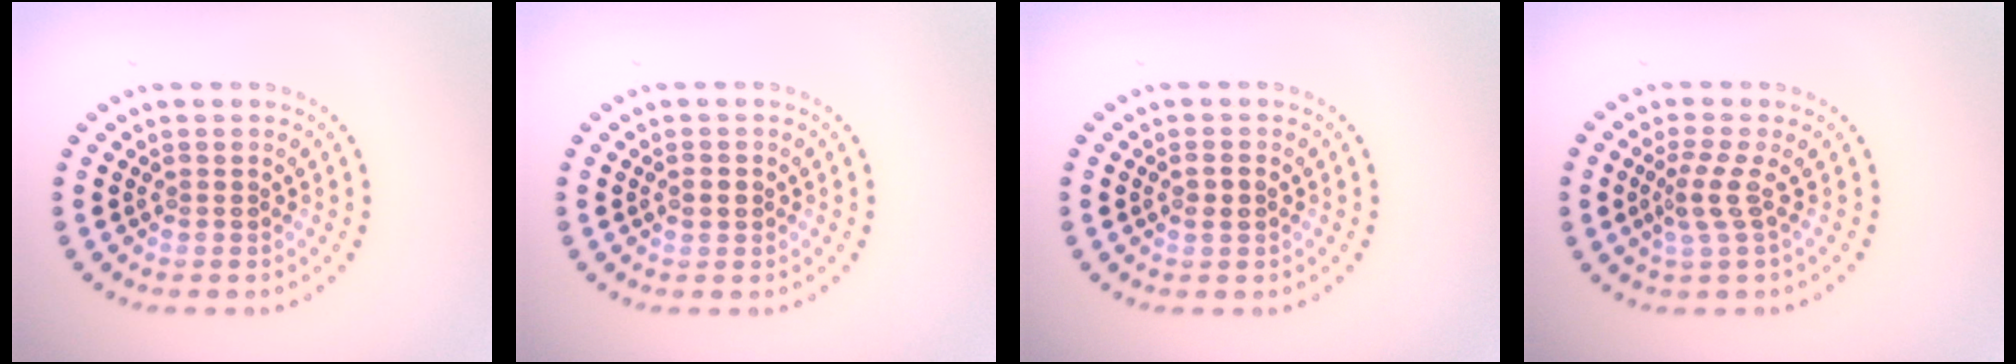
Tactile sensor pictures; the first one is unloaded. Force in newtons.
{"total": 1.2, "press": 1.2, "slide": 0.1}
{"total": 1.1, "press": 1.1, "slide": 0.3}
{"total": 2.2, "press": 1.5, "slide": 1.6}